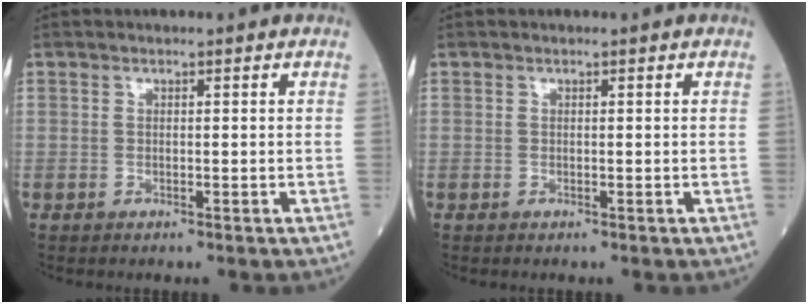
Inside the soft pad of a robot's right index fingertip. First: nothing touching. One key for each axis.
{"total": 0.0}